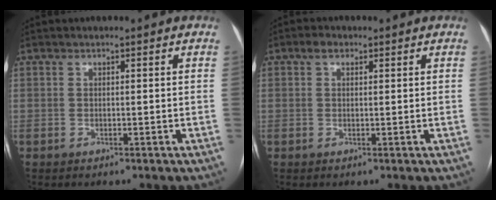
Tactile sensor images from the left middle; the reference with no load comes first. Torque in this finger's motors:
{"motor_torque": [0.20, -0.20, 0.16, 0.01]}